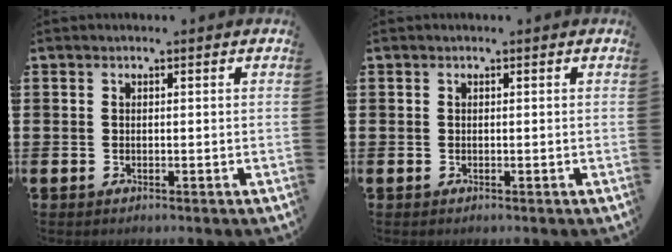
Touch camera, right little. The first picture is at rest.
{"total": 0.0}